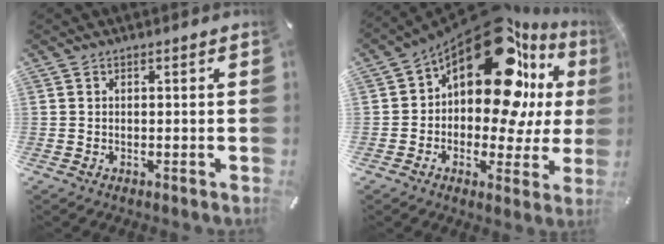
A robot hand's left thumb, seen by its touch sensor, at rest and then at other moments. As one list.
[{"total": 23.0, "force": [9.3, 11.8, 17.4], "torque": [-0.285, -0.075, 0.155]}]